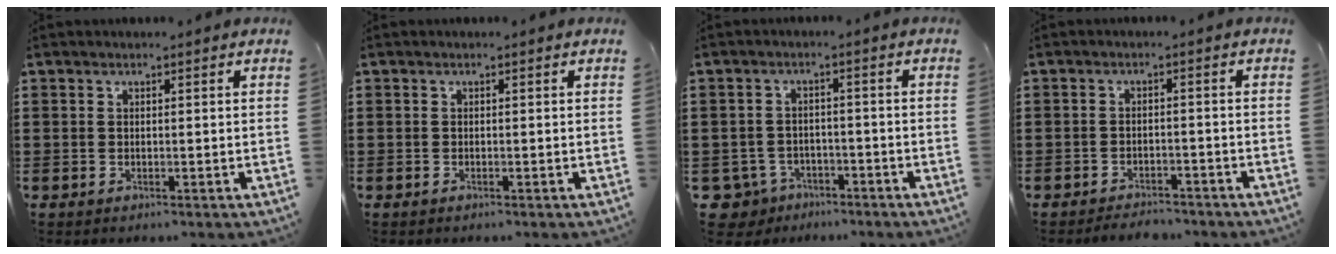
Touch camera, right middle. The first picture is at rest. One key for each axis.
{"total": 0.0}
{"total": 3.5, "fx": -3.0, "fy": 1.7, "fz": 0.6, "tx": -0.041, "ty": -0.003, "tz": -0.068}
{"total": 2.5, "fx": -2.5, "fy": 0.4, "fz": 0.1, "tx": -0.008, "ty": 0.001, "tz": -0.053}